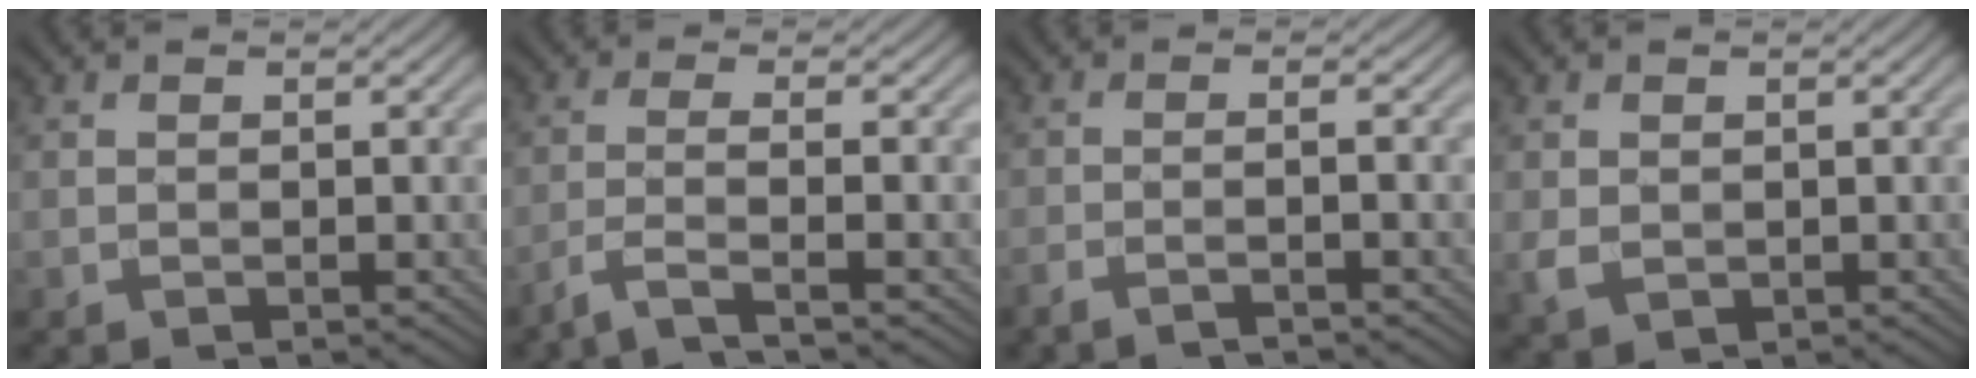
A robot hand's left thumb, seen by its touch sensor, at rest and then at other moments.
{"total": 4.0, "force": [-2.6, 0.5, 3.0], "torque": [-0.045, 0.007, -0.073]}
{"total": 2.5, "force": [-1.6, 0.1, 1.9], "torque": [-0.025, 0.004, -0.044]}
{"total": 2.1, "force": [0.0, 1.7, 1.2], "torque": [-0.032, -0.005, 0.004]}